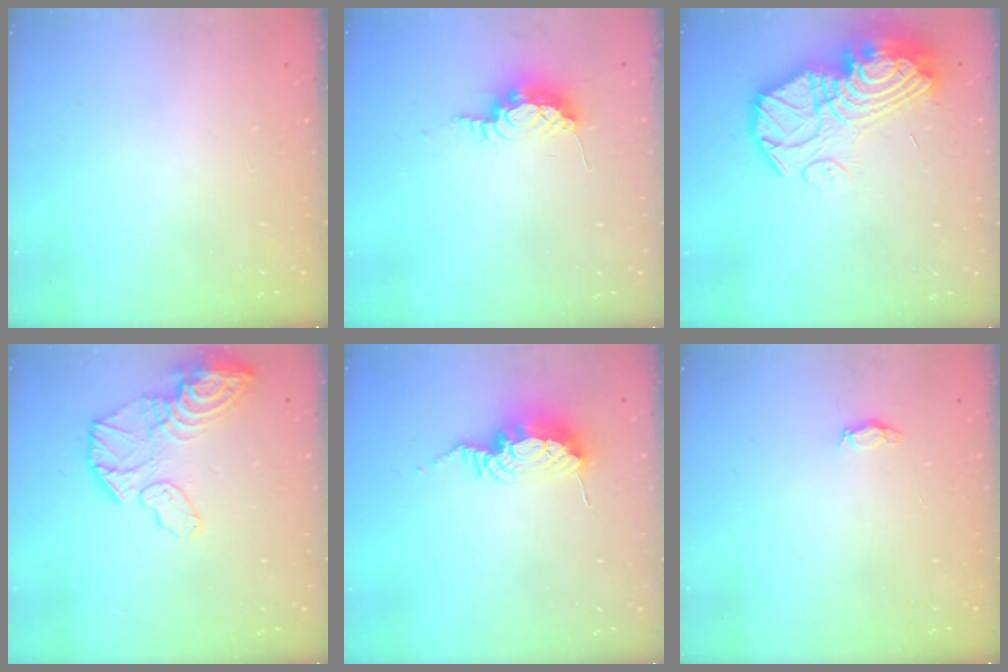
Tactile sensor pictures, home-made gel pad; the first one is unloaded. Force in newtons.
{"total": 8.7, "press": 8.7, "slide": 0.9}
{"total": 23.2, "press": 23.1, "slide": 2.1}
{"total": 14.5, "press": 14.4, "slide": 1.5}
{"total": 9.5, "press": 9.5, "slide": 1.2}
{"total": 2.9, "press": 2.9, "slide": 0.4}